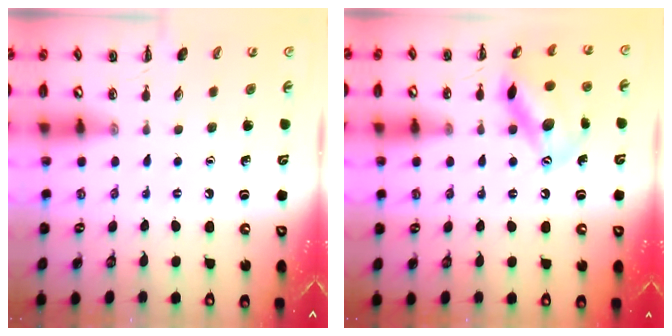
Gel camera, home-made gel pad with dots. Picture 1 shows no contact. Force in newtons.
{"total": 14.3, "press": 14.3, "slide": 1.0}